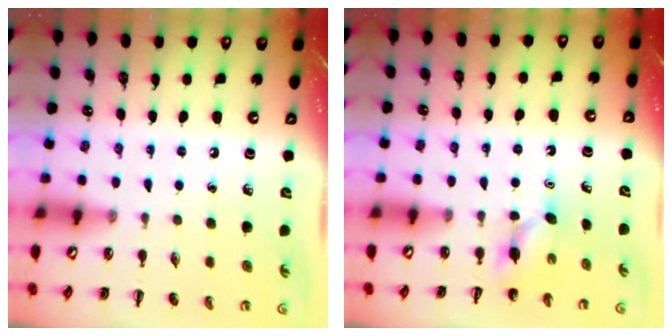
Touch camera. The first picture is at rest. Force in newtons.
{"total": 2.9, "press": 2.8, "slide": 0.8}